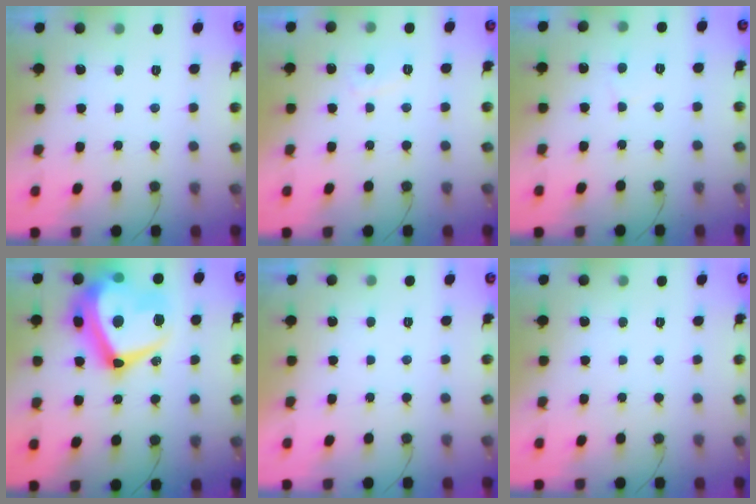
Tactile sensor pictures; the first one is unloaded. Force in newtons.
{"total": 2.7, "press": 2.5, "slide": 0.8}
{"total": 2.9, "press": 2.9, "slide": 0.3}
{"total": 27.5, "press": 27.4, "slide": 2.0}
{"total": 2.4, "press": 2.3, "slide": 0.4}
{"total": 0.0}